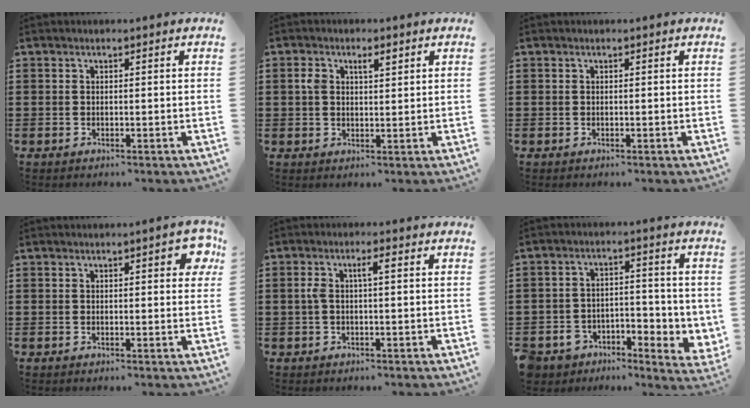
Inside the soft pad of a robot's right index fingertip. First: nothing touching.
{"total": 3.1, "force": [1.1, 1.5, 2.4], "torque": [-0.052, 0.008, 0.018]}
{"total": 0.0}
{"total": 3.3, "force": [1.2, 1.0, 2.9], "torque": [-0.035, -0.001, 0.013]}
{"total": 2.7, "force": [0.2, 0.5, 2.7], "torque": [-0.059, 0.003, -0.003]}
{"total": 4.1, "force": [-2.2, 3.0, 1.7], "torque": [-0.039, 0.009, -0.044]}